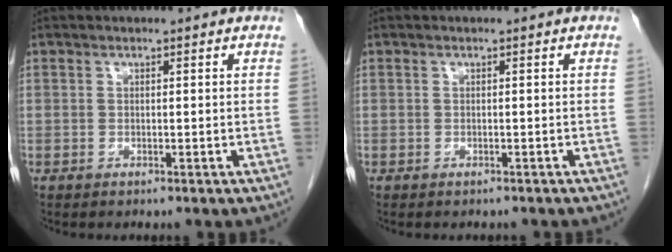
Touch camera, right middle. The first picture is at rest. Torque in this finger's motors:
{"motor_torque": [0.17, 0.02, -0.04, 0.00]}